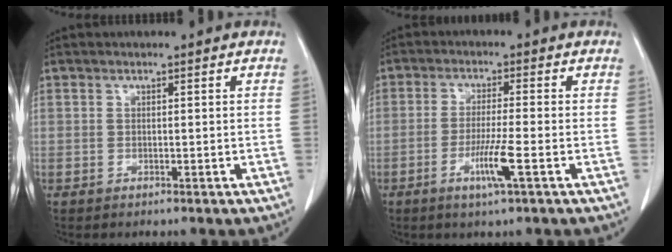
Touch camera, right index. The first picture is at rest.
{"total": 5.4, "force": [-2.1, -0.5, 4.9], "torque": [-0.089, -0.010, -0.040]}